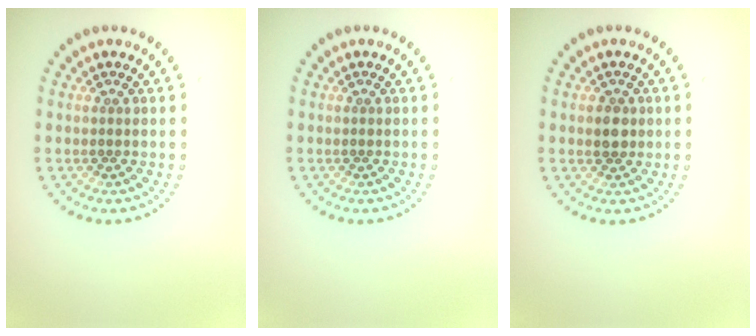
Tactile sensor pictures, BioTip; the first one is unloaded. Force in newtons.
{"total": 0.0}
{"total": 1.7, "press": 1.7, "slide": 0.3}